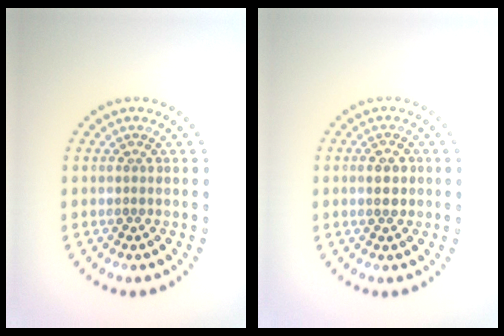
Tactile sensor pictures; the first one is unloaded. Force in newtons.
{"total": 2.2, "press": 2.2, "slide": 0.2}